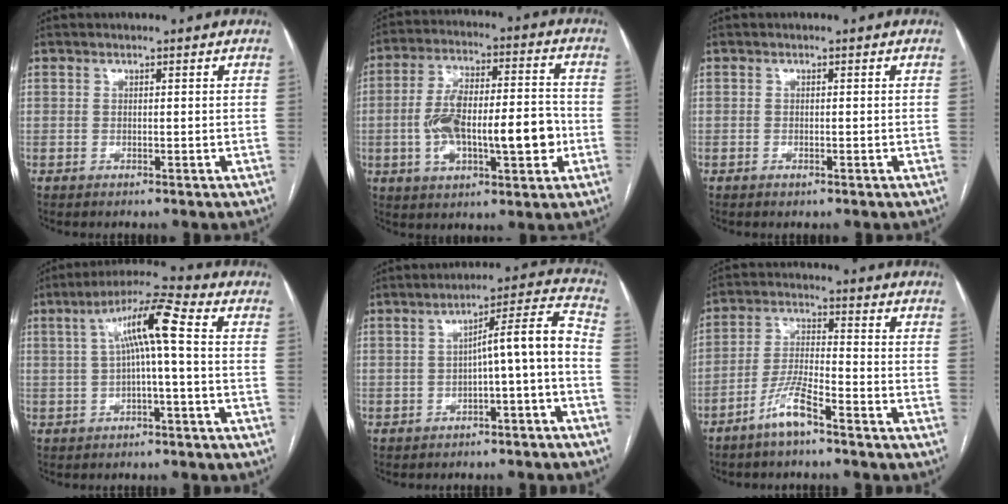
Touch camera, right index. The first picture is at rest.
{"total": 15.6, "force": [-2.8, 5.4, 14.4], "torque": [-0.248, 0.028, -0.040]}
{"total": 0.7, "force": [-0.5, 0.3, 0.4], "torque": [-0.009, 0.000, -0.004]}
{"total": 8.2, "force": [0.7, 0.2, 8.2], "torque": [-0.145, 0.029, 0.013]}
{"total": 8.4, "force": [-2.8, 0.4, 7.9], "torque": [-0.106, 0.034, -0.038]}
{"total": 6.5, "force": [-4.6, 0.6, 4.5], "torque": [-0.101, -0.004, -0.092]}